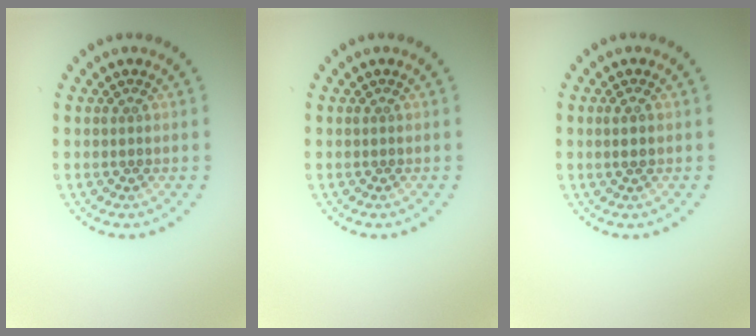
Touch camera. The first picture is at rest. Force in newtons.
{"total": 0.0}
{"total": 1.1, "press": 1.0, "slide": 0.6}